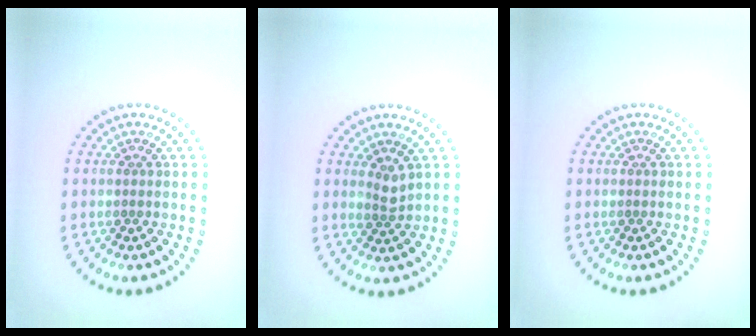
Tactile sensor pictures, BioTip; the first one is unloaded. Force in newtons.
{"total": 1.4, "press": 1.1, "slide": 0.7}
{"total": 0.0}